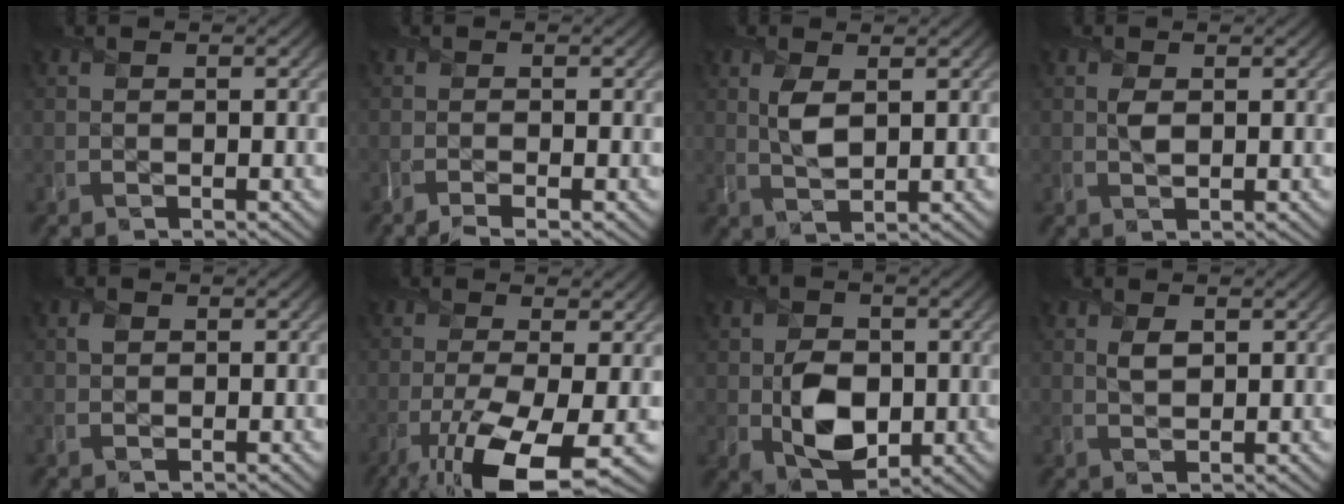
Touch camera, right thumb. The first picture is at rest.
{"total": 1.6, "force": [-1.2, 0.2, 1.0], "torque": [-0.015, -0.004, -0.033]}
{"total": 3.4, "force": [1.1, 1.7, 2.7], "torque": [-0.063, -0.003, 0.025]}
{"total": 1.4, "force": [0.4, 0.8, 1.1], "torque": [-0.025, -0.003, 0.008]}
{"total": 1.0, "force": [0.4, 0.8, 0.3], "torque": [-0.004, 0.001, 0.004]}
{"total": 10.3, "force": [-5.0, 2.5, 8.6], "torque": [-0.159, -0.021, -0.083]}
{"total": 6.8, "force": [-0.8, 5.1, 4.5], "torque": [-0.091, -0.013, -0.015]}
{"total": 2.0, "force": [0.9, 1.1, 1.4], "torque": [-0.033, -0.003, 0.018]}